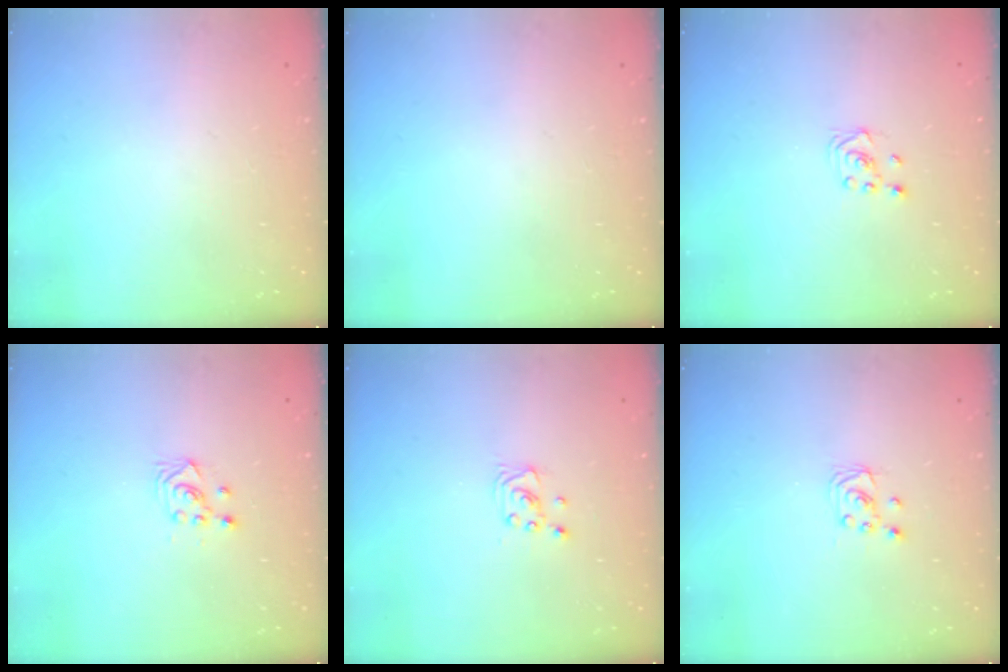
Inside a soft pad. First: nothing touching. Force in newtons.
{"total": 0.0}
{"total": 2.3, "press": 2.2, "slide": 0.7}
{"total": 2.6, "press": 2.6, "slide": 0.3}
{"total": 2.2, "press": 2.2, "slide": 0.2}
{"total": 2.3, "press": 2.2, "slide": 0.3}